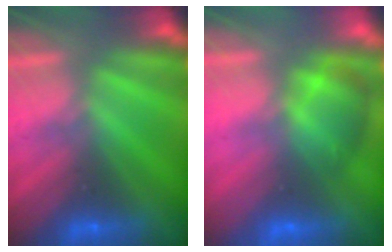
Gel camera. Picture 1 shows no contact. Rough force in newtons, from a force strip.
{"total": 2.9}